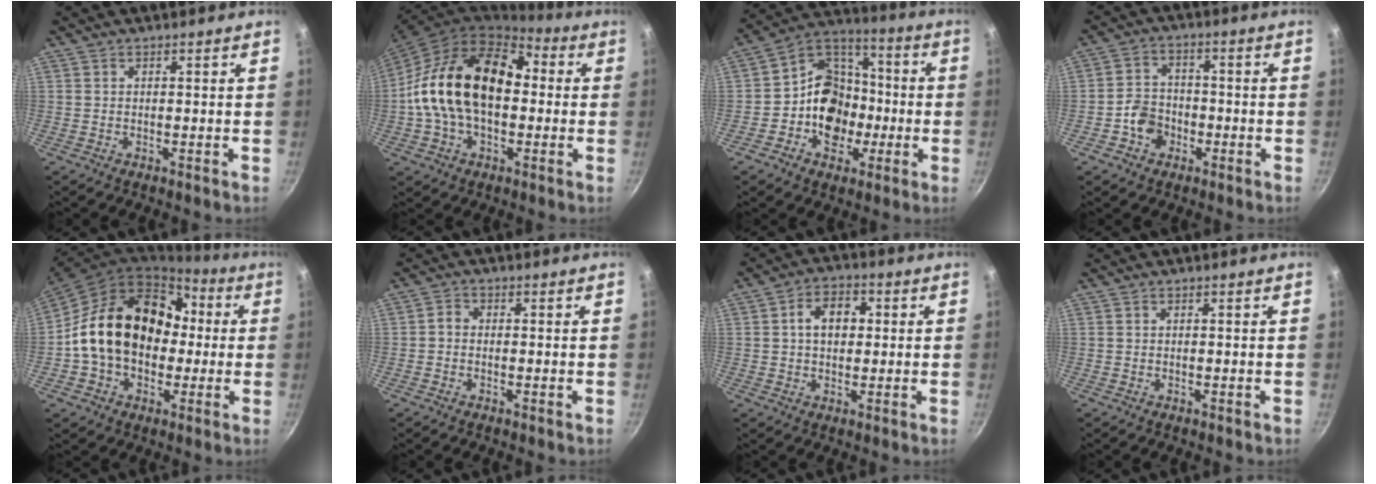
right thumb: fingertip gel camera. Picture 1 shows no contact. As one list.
[{"total": 21.2, "force": [0.5, 13.9, 16.1], "torque": [-0.254, 0.044, -0.005]}, {"total": 15.1, "force": [-3.0, 12.5, 7.9], "torque": [-0.084, 0.045, -0.064]}, {"total": 6.1, "force": [-2.5, 5.0, 2.4], "torque": [-0.019, 0.028, -0.048]}, {"total": 21.2, "force": [0.7, 16.0, 13.8], "torque": [-0.213, 0.056, 0.012]}, {"total": 1.6, "force": [-0.5, 1.3, 0.9], "torque": [-0.016, 0.010, -0.014]}, {"total": 6.9, "force": [1.0, 4.9, 4.8], "torque": [-0.051, 0.013, 0.008]}, {"total": 0.0}]